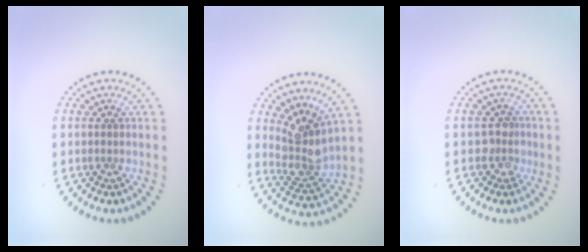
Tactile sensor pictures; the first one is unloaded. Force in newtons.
{"total": 3.8, "press": 2.9, "slide": 2.5}
{"total": 1.8, "press": 1.5, "slide": 0.9}